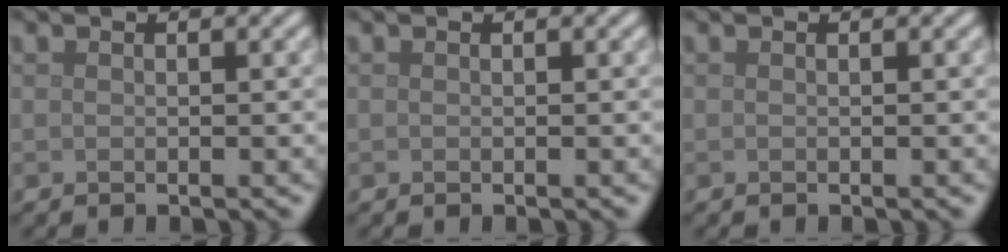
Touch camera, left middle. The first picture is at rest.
{"total": 0.0}
{"total": 0.0}